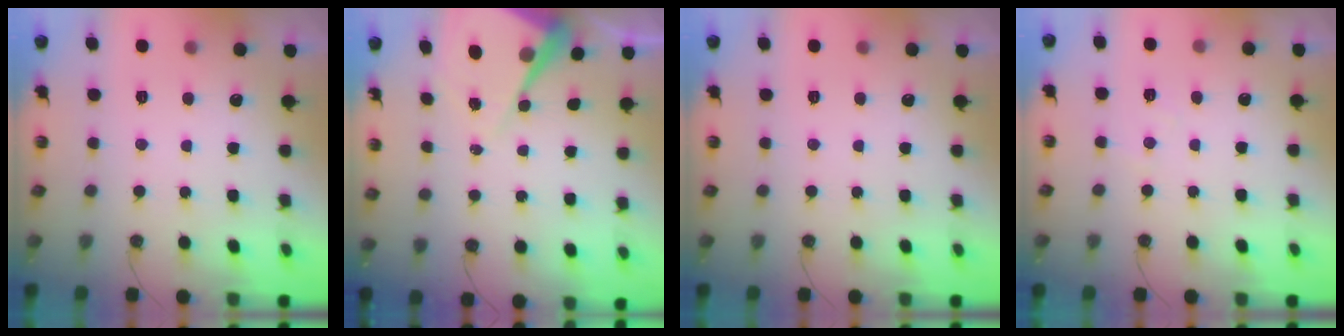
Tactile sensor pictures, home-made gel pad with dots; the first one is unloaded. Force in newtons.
{"total": 8.3, "press": 8.3, "slide": 0.7}
{"total": 0.0}
{"total": 4.8, "press": 4.7, "slide": 0.7}